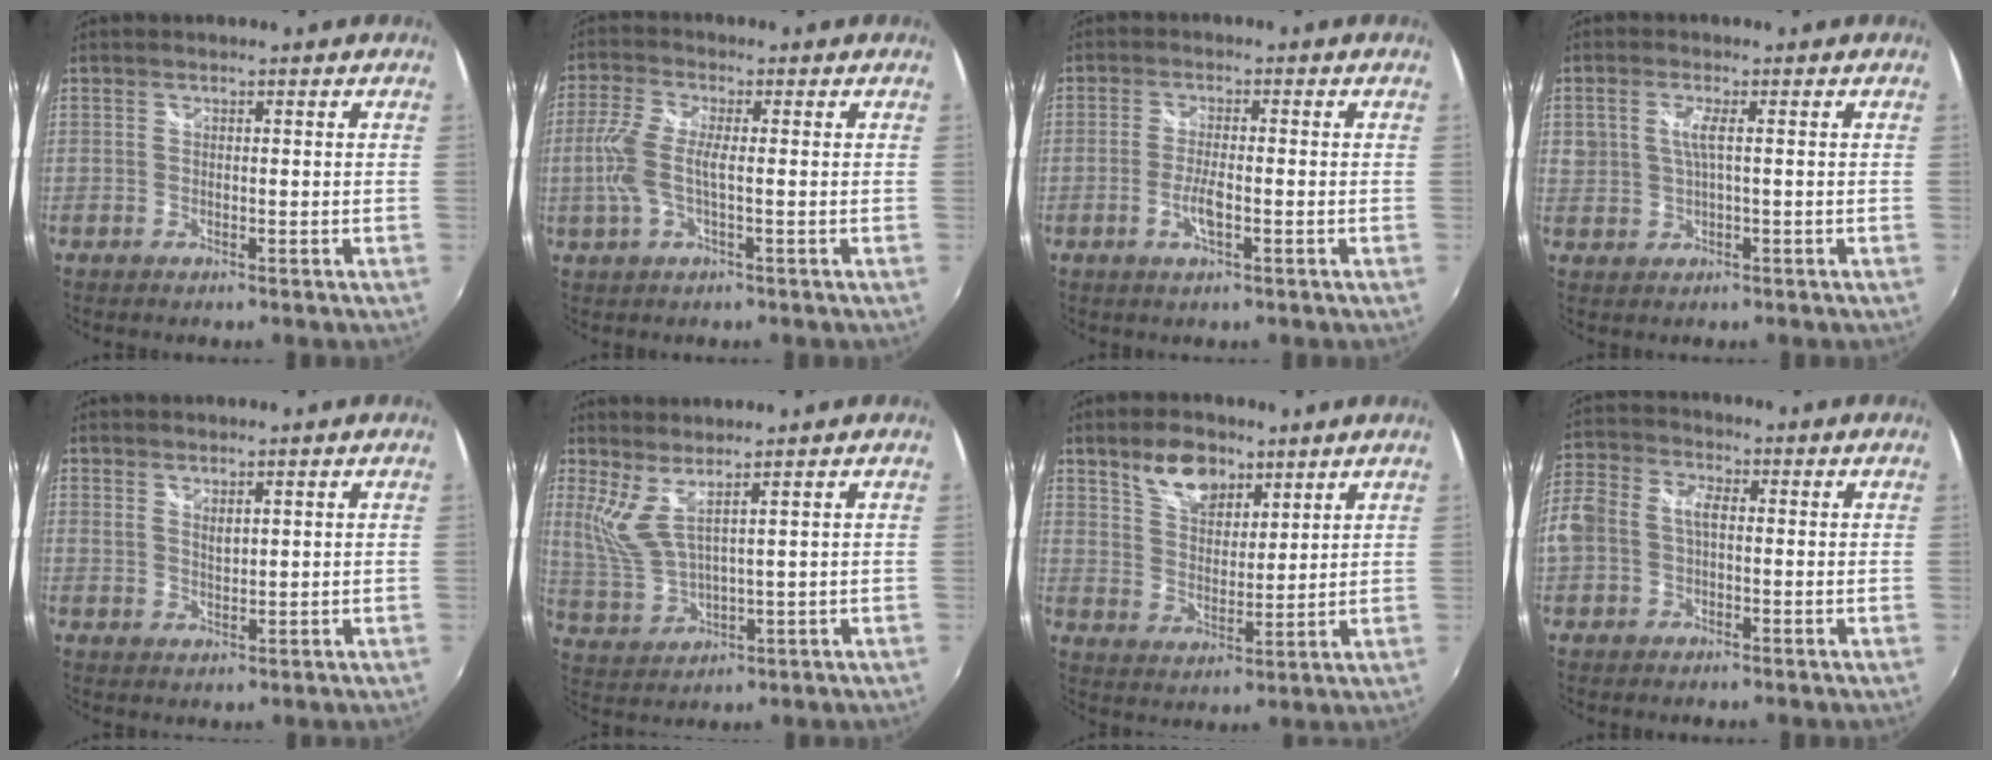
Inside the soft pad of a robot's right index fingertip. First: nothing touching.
{"total": 7.2, "force": [-0.6, 1.9, 6.9], "torque": [-0.155, 0.000, -0.012]}
{"total": 4.0, "force": [-1.4, 0.8, 3.7], "torque": [-0.077, -0.004, -0.027]}
{"total": 2.8, "force": [0.2, 1.1, 2.6], "torque": [-0.055, 0.001, 0.008]}
{"total": 2.1, "force": [1.4, 0.7, 1.4], "torque": [-0.023, -0.004, 0.025]}
{"total": 5.3, "force": [3.6, 0.3, 3.9], "torque": [-0.085, -0.012, 0.086]}
{"total": 8.6, "force": [5.8, 4.5, 4.5], "torque": [-0.075, 0.012, 0.107]}
{"total": 9.6, "force": [-1.9, 7.2, 6.1], "torque": [-0.141, 0.017, -0.046]}